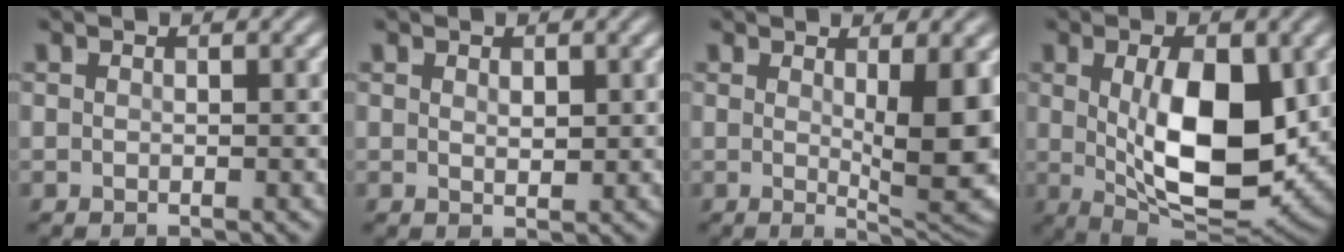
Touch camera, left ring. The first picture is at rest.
{"total": 1.2, "force": [0.6, 0.6, 0.9], "torque": [-0.015, -0.002, 0.012]}
{"total": 7.7, "force": [0.7, 1.9, 7.4], "torque": [-0.098, -0.016, 0.020]}
{"total": 10.8, "force": [0.9, 4.7, 9.7], "torque": [-0.155, -0.010, 0.027]}